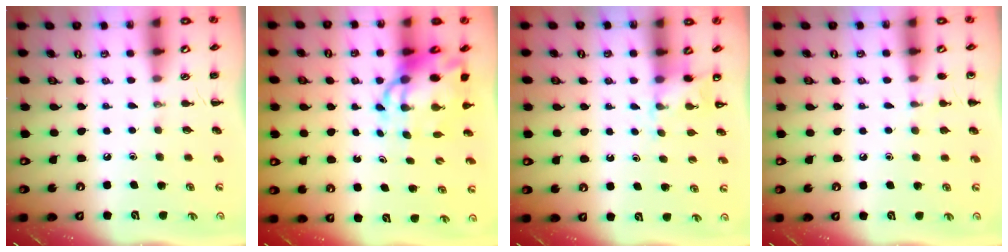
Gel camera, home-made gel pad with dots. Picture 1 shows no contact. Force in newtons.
{"total": 10.3, "press": 10.0, "slide": 2.5}
{"total": 6.0, "press": 5.9, "slide": 1.1}
{"total": 5.5, "press": 5.3, "slide": 1.5}